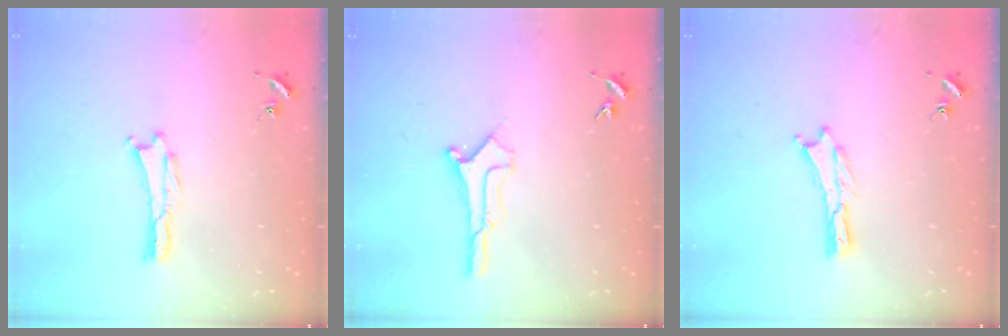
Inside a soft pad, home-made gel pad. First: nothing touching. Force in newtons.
{"total": 0.9, "press": 0.9, "slide": 0.1}
{"total": 0.0}